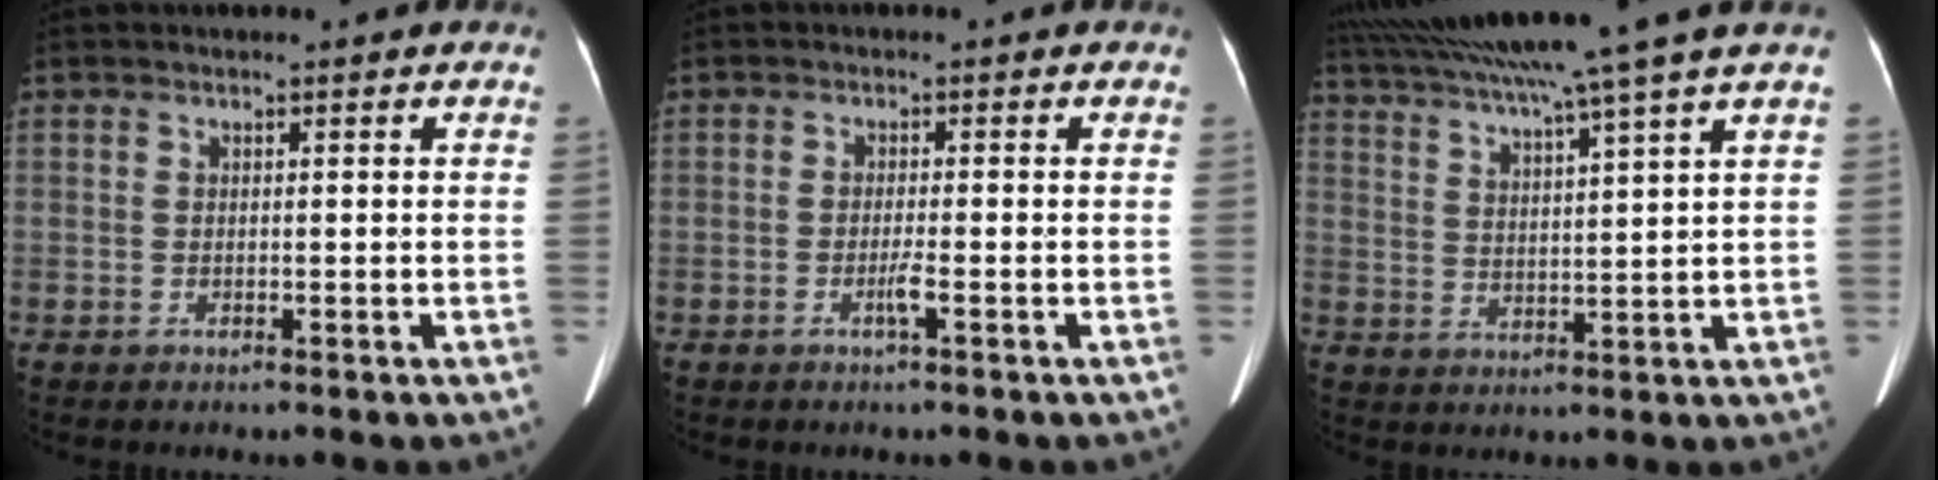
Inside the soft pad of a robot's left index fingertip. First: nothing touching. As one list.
[{"total": 1.6, "force": [-0.9, -0.3, 1.3], "torque": [-0.029, -0.003, -0.016]}, {"total": 15.7, "force": [12.9, -2.7, 8.6], "torque": [-0.148, -0.001, 0.198]}]